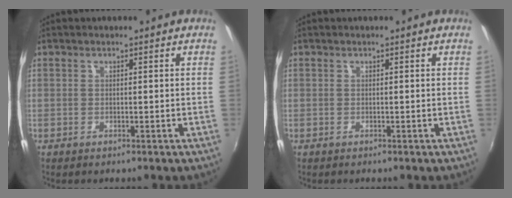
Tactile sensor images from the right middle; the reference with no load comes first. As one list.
[{"total": 0.0}]